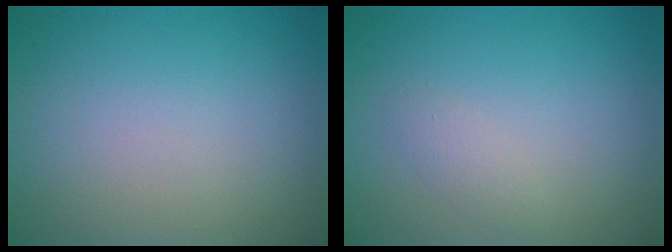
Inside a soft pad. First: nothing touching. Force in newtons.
{"total": 1.1, "press": 1.1, "slide": 0.1}